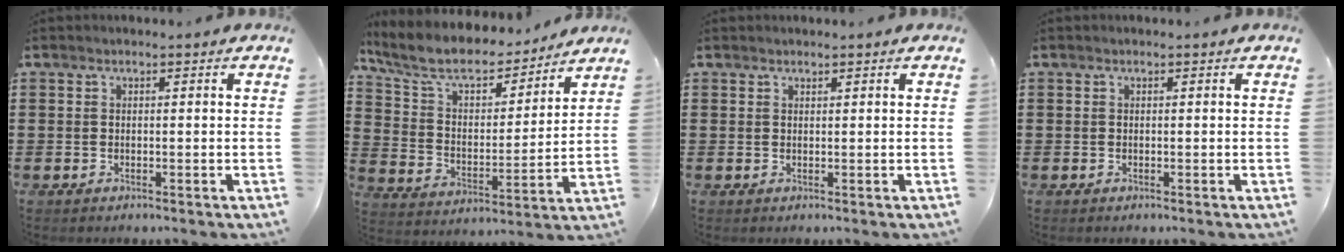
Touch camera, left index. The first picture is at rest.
{"total": 8.3, "force": [7.1, 2.5, 3.5], "torque": [-0.100, -0.045, 0.120]}
{"total": 0.6, "force": [0.6, 0.1, 0.0], "torque": [-0.003, -0.001, 0.012]}
{"total": 0.0}